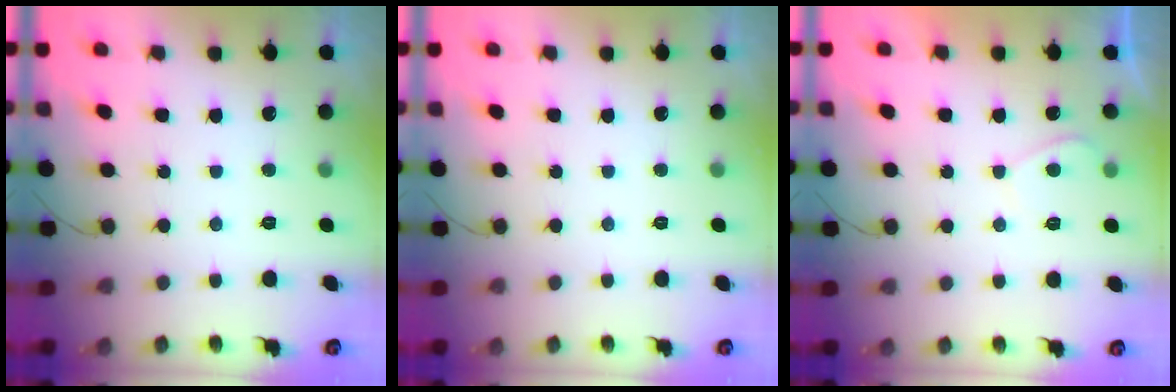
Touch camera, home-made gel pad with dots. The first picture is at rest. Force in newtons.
{"total": 0.0}
{"total": 2.3, "press": 2.2, "slide": 0.4}